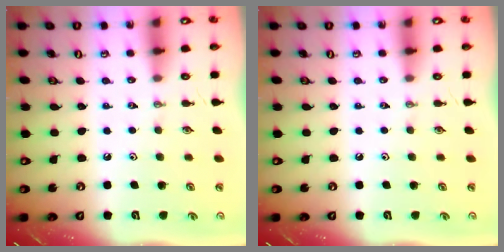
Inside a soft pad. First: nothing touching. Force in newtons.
{"total": 0.0}